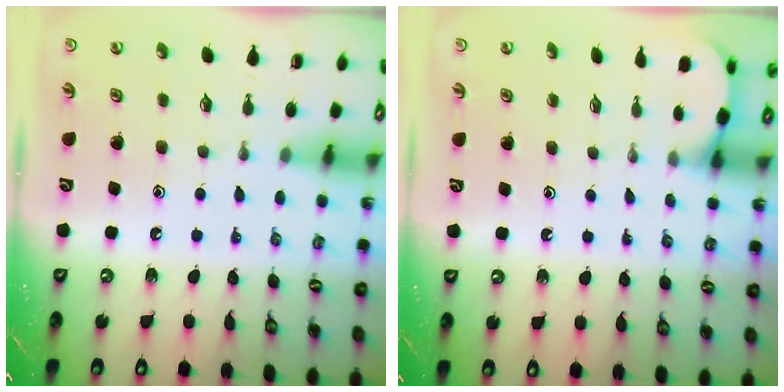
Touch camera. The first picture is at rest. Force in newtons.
{"total": 1.4, "press": 1.4, "slide": 0.1}